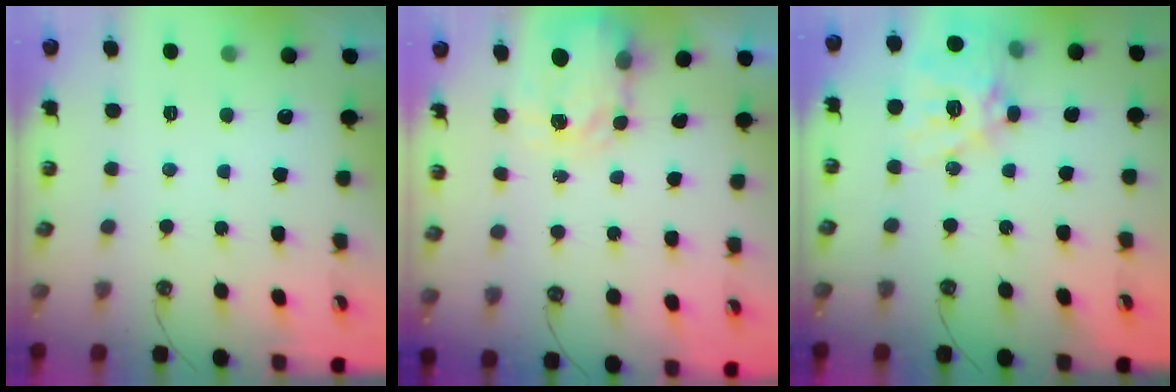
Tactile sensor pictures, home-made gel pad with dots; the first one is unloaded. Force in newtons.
{"total": 3.8, "press": 3.7, "slide": 0.5}
{"total": 17.6, "press": 17.5, "slide": 1.9}